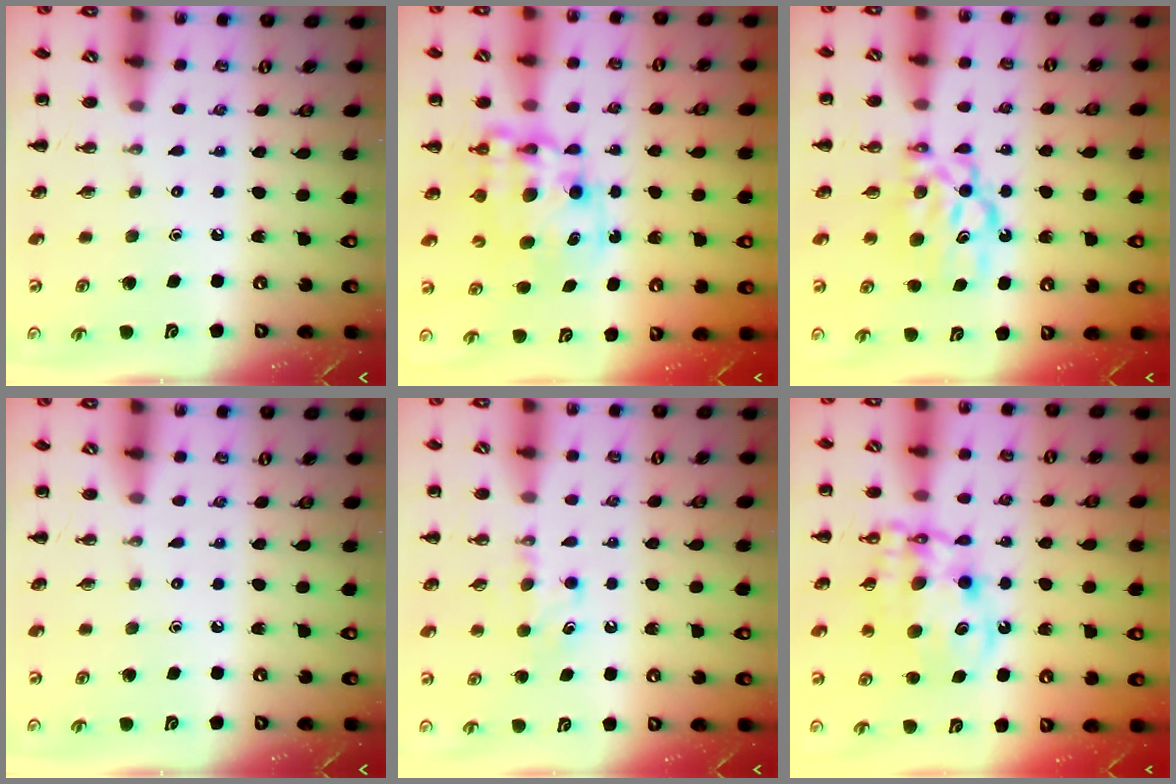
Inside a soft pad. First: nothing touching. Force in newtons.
{"total": 11.1, "press": 10.7, "slide": 2.8}
{"total": 7.6, "press": 7.5, "slide": 1.1}
{"total": 0.0}
{"total": 6.4, "press": 6.2, "slide": 1.6}
{"total": 12.6, "press": 12.2, "slide": 3.3}